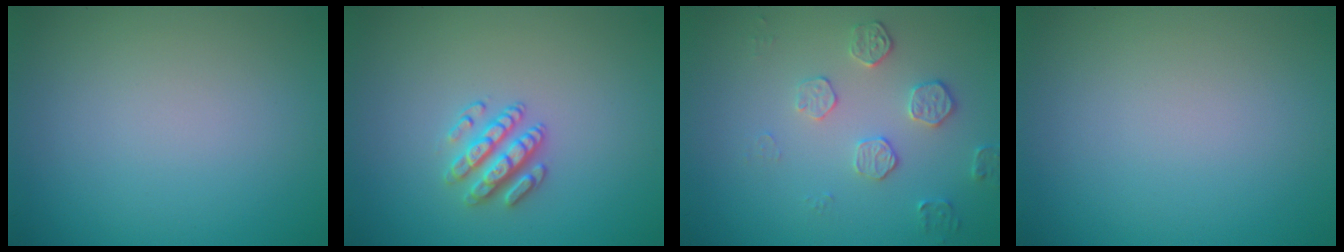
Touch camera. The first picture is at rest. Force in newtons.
{"total": 2.7, "press": 2.5, "slide": 1.0}
{"total": 2.1, "press": 1.5, "slide": 1.4}
{"total": 0.0}